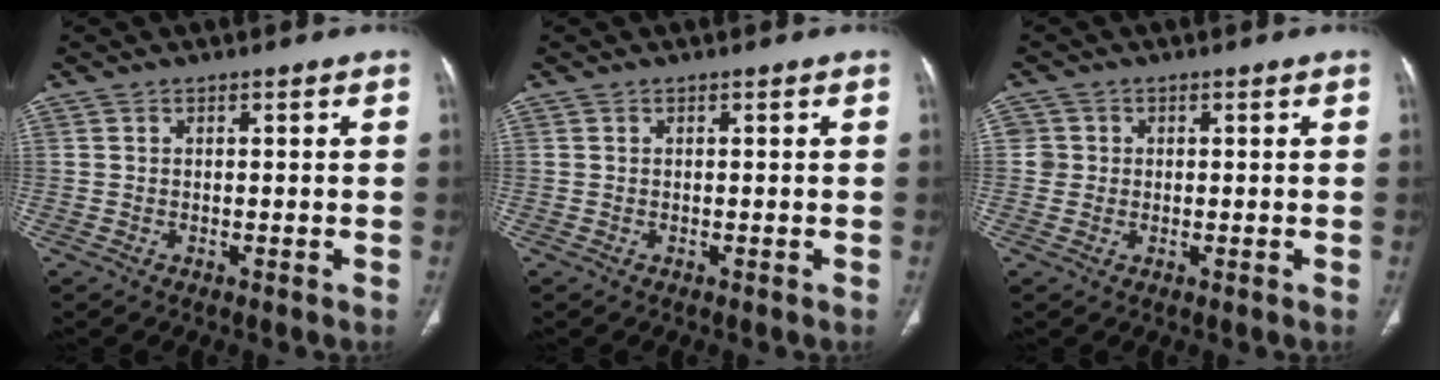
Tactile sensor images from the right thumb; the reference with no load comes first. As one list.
[{"total": 0.0}, {"total": 2.2, "force": [0.2, 2.2, 0.1], "torque": [0.014, 0.006, 0.002]}]